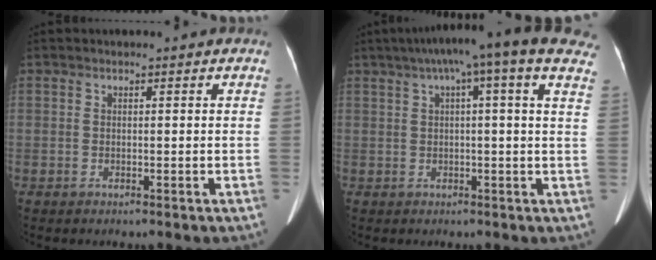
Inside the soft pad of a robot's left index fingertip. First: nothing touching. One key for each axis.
{"total": 17.0, "fx": 11.4, "fy": 1.5, "fz": 12.4, "tx": -0.191, "ty": 0.056, "tz": 0.132}